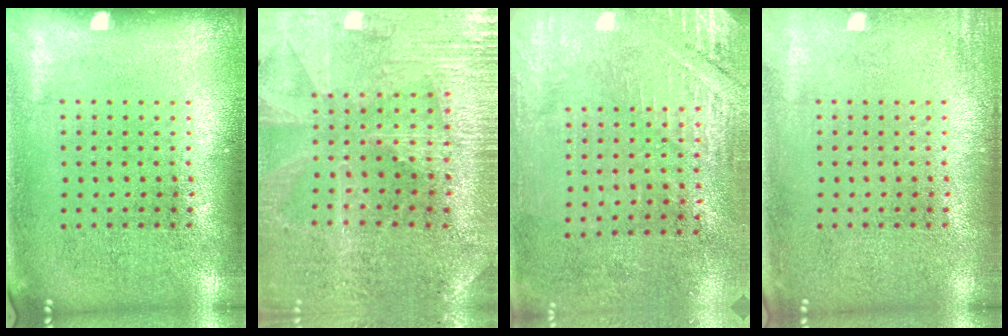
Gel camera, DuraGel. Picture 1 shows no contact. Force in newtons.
{"total": 2.0, "press": 2.0, "slide": 0.3}
{"total": 2.8, "press": 2.6, "slide": 0.9}
{"total": 1.2, "press": 1.2, "slide": 0.1}